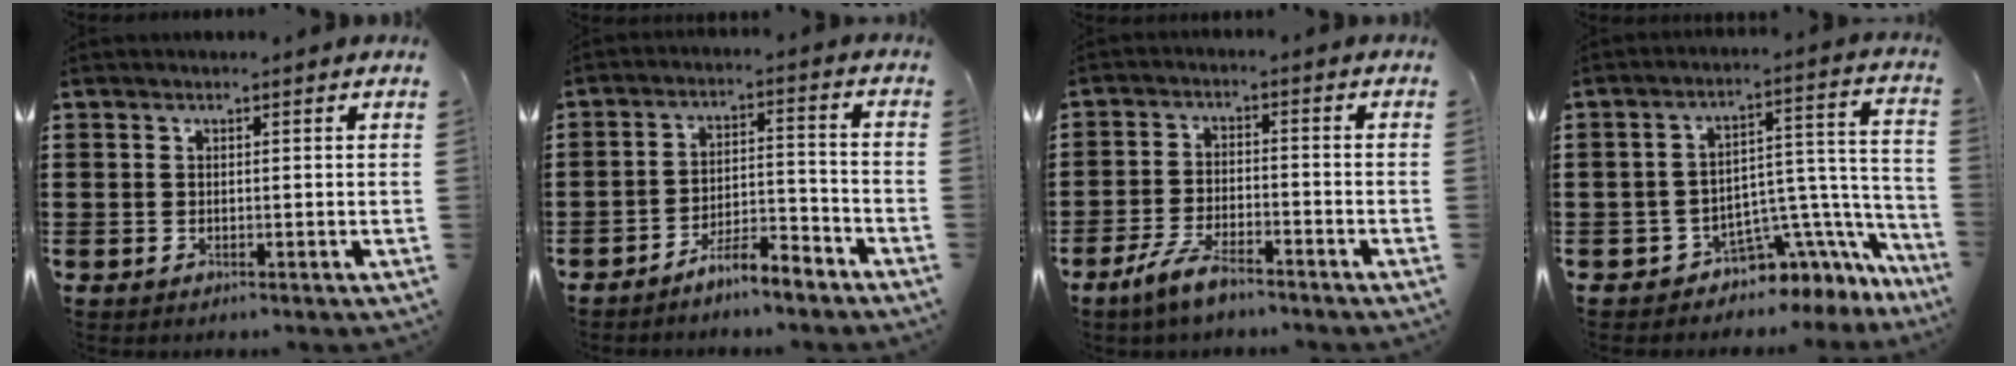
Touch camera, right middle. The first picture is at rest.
{"total": 5.5, "force": [-5.2, 0.4, 1.8], "torque": [-0.039, 0.002, -0.103]}
{"total": 5.7, "force": [-4.4, 1.4, 3.3], "torque": [-0.082, -0.004, -0.086]}
{"total": 5.3, "force": [-4.5, 2.5, 1.5], "torque": [-0.039, -0.016, -0.082]}